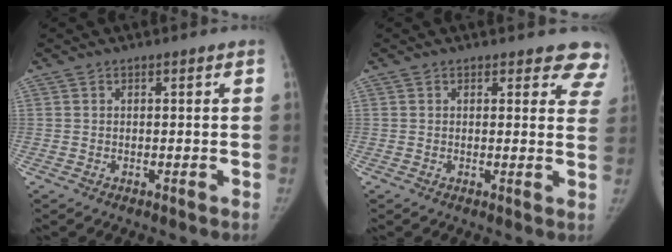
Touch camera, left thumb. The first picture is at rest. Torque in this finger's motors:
{"motor_torque": [0.29, -0.15, 0.69, -0.64, 0.03]}